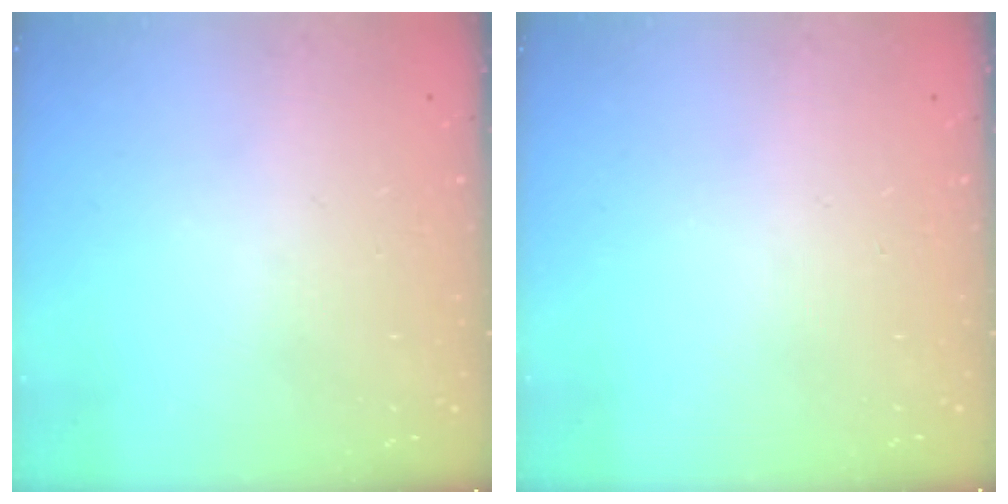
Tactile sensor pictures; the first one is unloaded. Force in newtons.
{"total": 0.0}